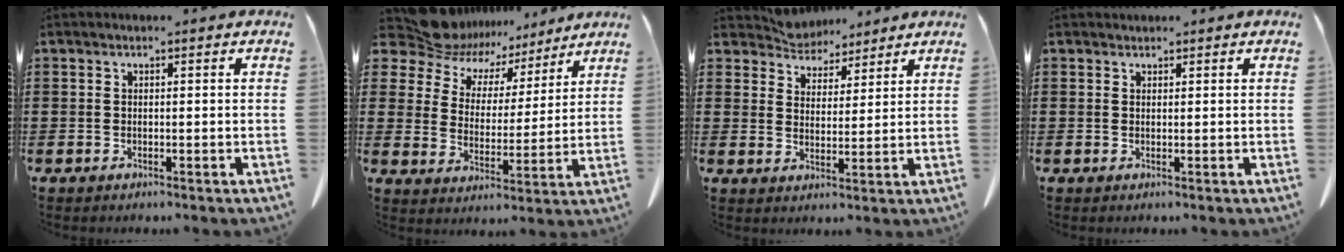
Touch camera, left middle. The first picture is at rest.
{"total": 9.3, "force": [8.4, 3.7, 1.3], "torque": [-0.077, -0.046, 0.158]}
{"total": 4.8, "force": [4.4, 1.9, -0.1], "torque": [-0.025, -0.021, 0.079]}
{"total": 1.1, "force": [1.0, 0.5, -0.1], "torque": [-0.002, 0.000, 0.020]}